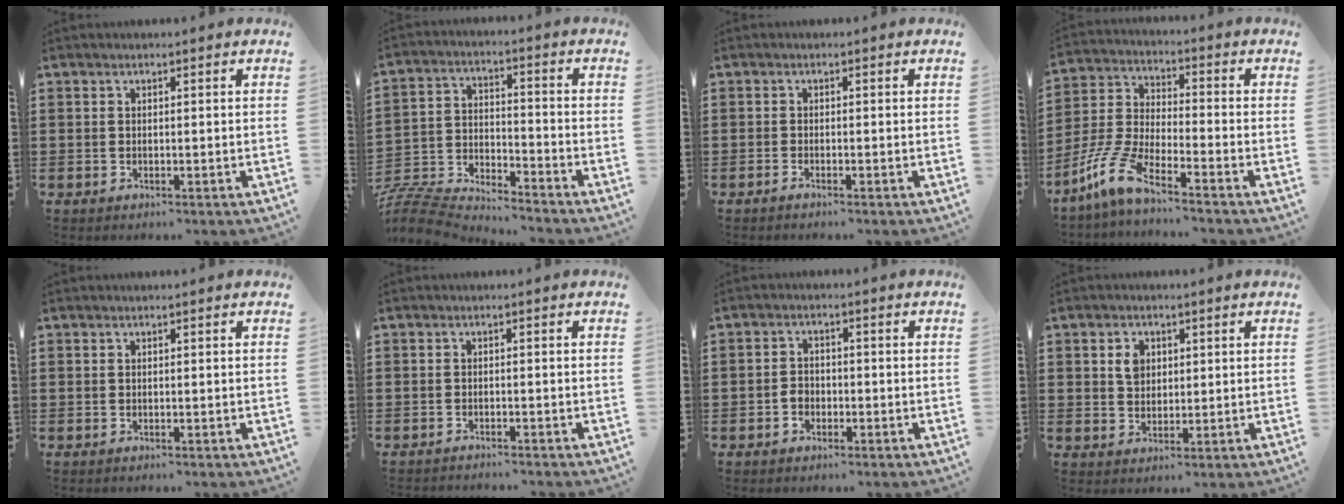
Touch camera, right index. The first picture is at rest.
{"total": 7.2, "force": [-7.1, 0.6, 0.7], "torque": [-0.039, -0.007, -0.151]}
{"total": 0.9, "force": [-0.8, -0.2, 0.3], "torque": [-0.005, -0.005, -0.016]}
{"total": 7.8, "force": [-6.4, 0.8, 4.3], "torque": [-0.128, -0.014, -0.136]}
{"total": 0.0}
{"total": 1.3, "force": [-1.3, -0.2, 0.0], "torque": [-0.003, -0.001, -0.026]}
{"total": 2.6, "force": [-1.1, 2.0, 1.2], "torque": [-0.028, 0.004, -0.022]}
{"total": 3.2, "force": [1.0, 2.5, 1.7], "torque": [-0.042, 0.011, 0.018]}